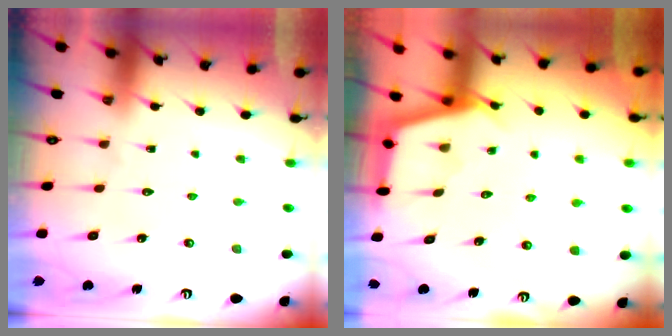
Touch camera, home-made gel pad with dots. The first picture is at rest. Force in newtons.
{"total": 2.8, "press": 2.8, "slide": 0.3}